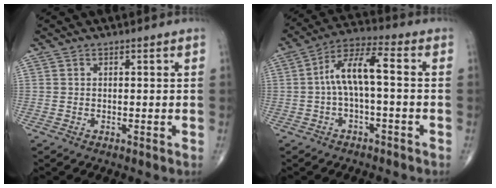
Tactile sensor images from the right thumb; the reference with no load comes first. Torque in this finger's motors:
{"motor_torque": [-0.23, 0.48, 1.04, -0.01, 0.08]}